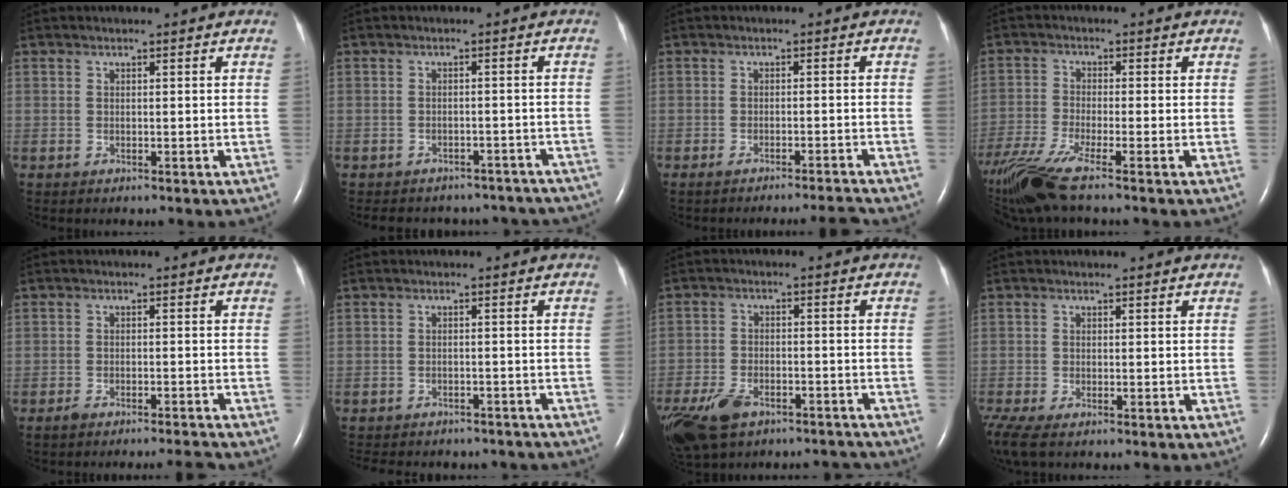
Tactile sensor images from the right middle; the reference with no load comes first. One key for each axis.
{"total": 17.2, "fx": -15.1, "fy": 6.8, "fz": 4.6, "tx": -0.094, "ty": 0.003, "tz": -0.159}
{"total": 3.9, "fx": -3.6, "fy": -1.5, "fz": 0.7, "tx": -0.016, "ty": -0.003, "tz": -0.051}
{"total": 10.5, "fx": -7.9, "fy": 0.0, "fz": 6.9, "tx": -0.148, "ty": -0.025, "tz": -0.150}
{"total": 3.6, "fx": -3.4, "fy": -0.6, "fz": 1.0, "tx": -0.023, "ty": -0.005, "tz": -0.053}
{"total": 15.4, "fx": -13.4, "fy": 5.6, "fz": 5.2, "tx": -0.117, "ty": -0.005, "tz": -0.155}
{"total": 14.5, "fx": -10.7, "fy": 6.7, "fz": 7.3, "tx": -0.191, "ty": -0.013, "tz": -0.169}
{"total": 4.5, "fx": -3.2, "fy": 1.2, "fz": 2.9, "tx": -0.067, "ty": -0.010, "tz": -0.062}